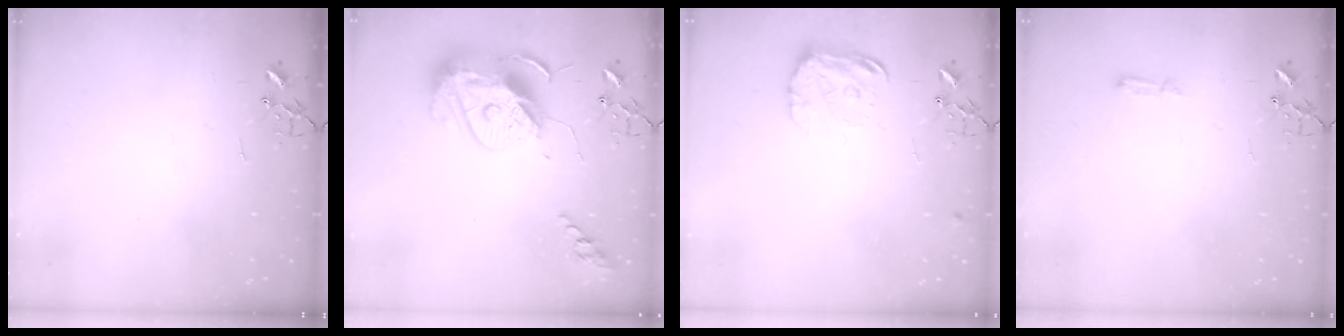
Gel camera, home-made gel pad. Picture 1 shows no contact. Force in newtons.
{"total": 16.5, "press": 16.4, "slide": 1.3}
{"total": 11.5, "press": 11.5, "slide": 0.6}
{"total": 4.8, "press": 4.8, "slide": 0.5}